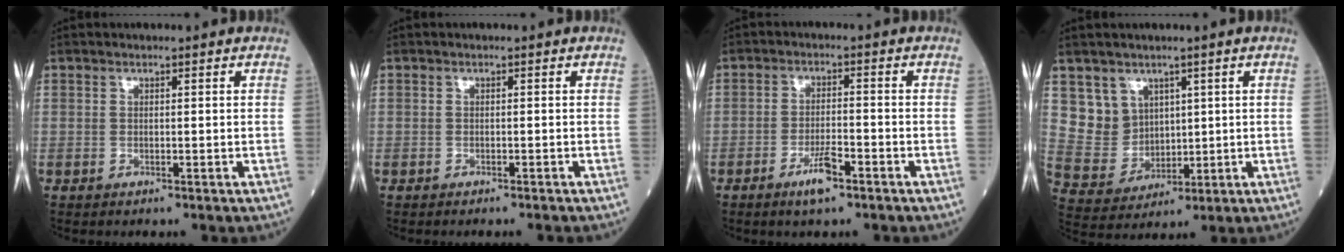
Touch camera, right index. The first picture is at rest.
{"total": 1.1, "force": [-1.1, -0.2, 0.3], "torque": [-0.003, 0.001, -0.014]}
{"total": 4.3, "force": [-2.7, 0.7, 3.2], "torque": [-0.060, -0.001, -0.048]}
{"total": 6.5, "force": [3.2, 5.6, 0.8], "torque": [-0.027, 0.011, 0.077]}